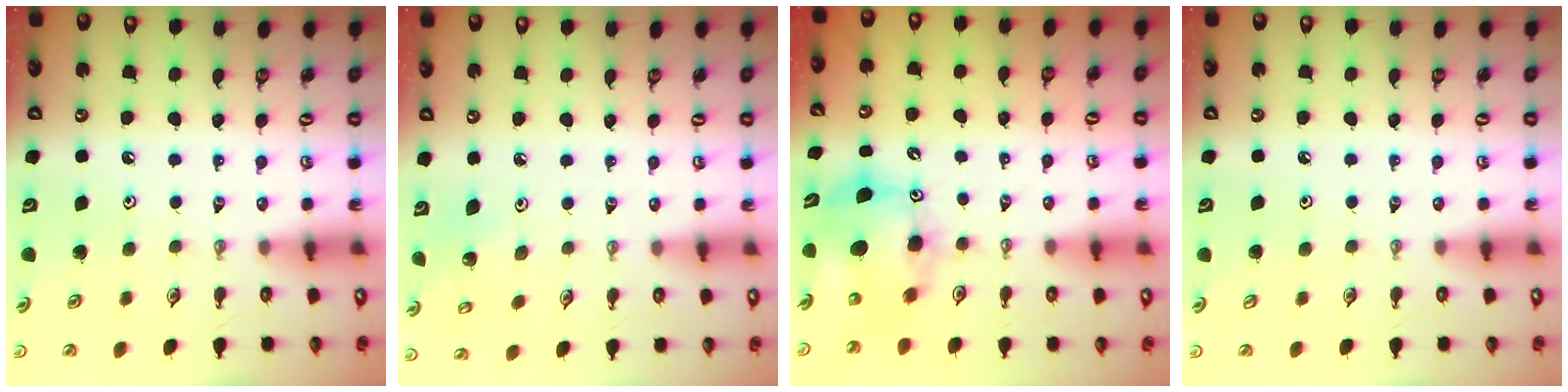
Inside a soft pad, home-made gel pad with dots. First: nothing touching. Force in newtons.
{"total": 3.2, "press": 3.1, "slide": 0.4}
{"total": 8.5, "press": 8.2, "slide": 2.1}
{"total": 0.7, "press": 0.1, "slide": 0.7}